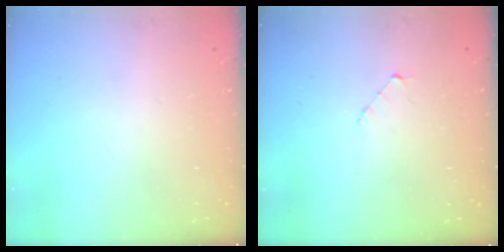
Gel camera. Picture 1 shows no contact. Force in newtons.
{"total": 3.6, "press": 3.5, "slide": 0.3}